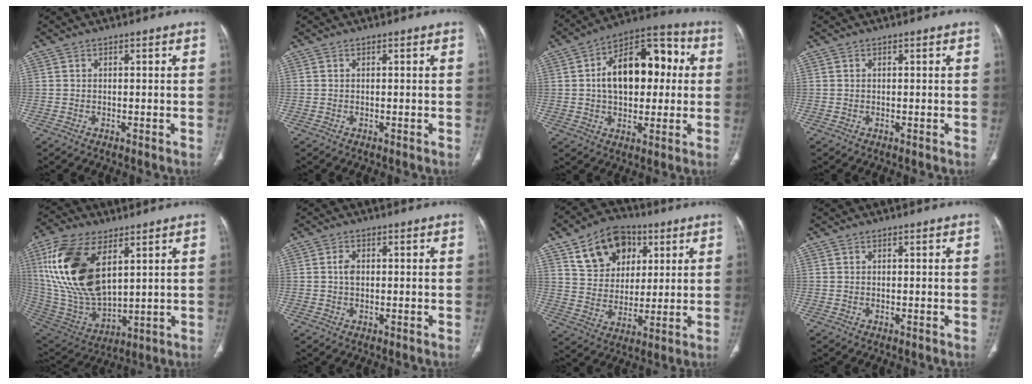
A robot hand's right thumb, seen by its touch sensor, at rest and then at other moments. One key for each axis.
{"total": 0.0}
{"total": 18.5, "fx": 2.2, "fy": 11.2, "fz": 14.5, "tx": -0.189, "ty": 0.034, "tz": 0.031}
{"total": 0.0}
{"total": 22.6, "fx": 7.8, "fy": 11.8, "fz": 17.6, "tx": -0.349, "ty": -0.030, "tz": 0.155}
{"total": 2.1, "fx": 0.1, "fy": 1.4, "fz": 1.5, "tx": -0.029, "ty": 0.003, "tz": 0.001}
{"total": 14.9, "fx": 6.8, "fy": 10.8, "fz": 7.7, "tx": -0.094, "ty": -0.013, "tz": 0.121}
{"total": 0.0}